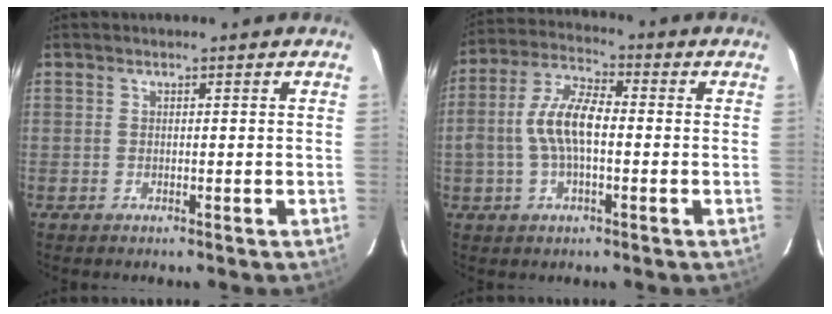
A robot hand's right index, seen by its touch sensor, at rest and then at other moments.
{"total": 9.5, "force": [-1.0, 4.2, 8.5], "torque": [-0.175, 0.016, -0.021]}